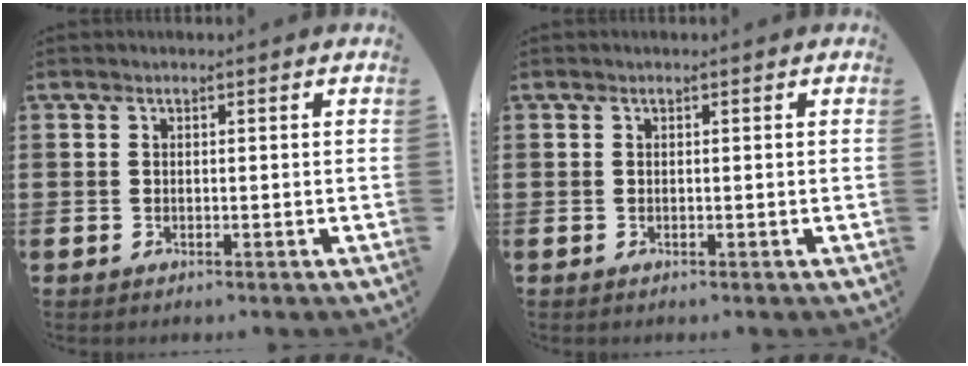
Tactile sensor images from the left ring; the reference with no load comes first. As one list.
[{"total": 0.0}]